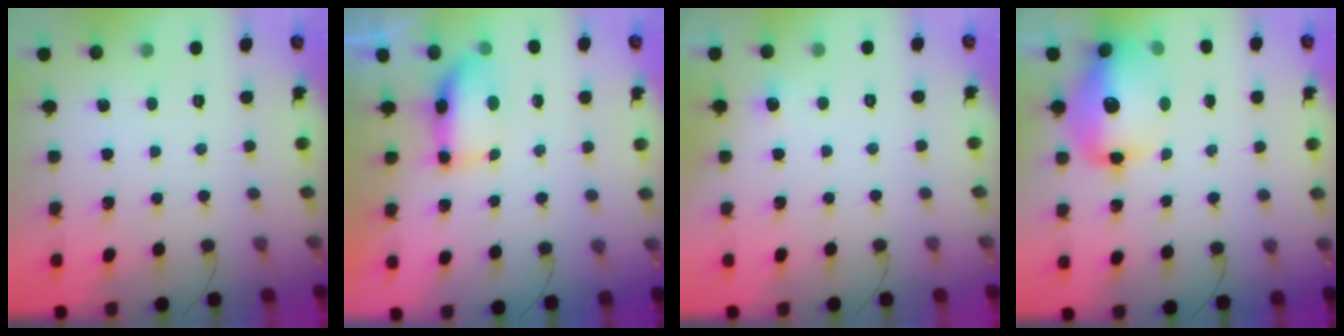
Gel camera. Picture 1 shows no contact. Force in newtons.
{"total": 12.8, "press": 8.6, "slide": 9.5}
{"total": 2.9, "press": 2.7, "slide": 1.0}
{"total": 15.4, "press": 14.9, "slide": 3.8}